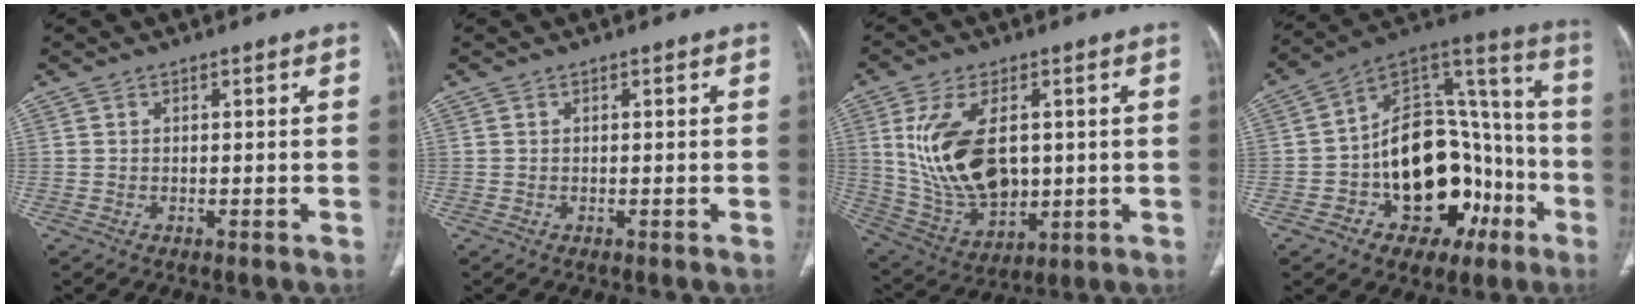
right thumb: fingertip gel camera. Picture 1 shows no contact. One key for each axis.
{"total": 0.0}
{"total": 16.7, "fx": 2.3, "fy": 9.9, "fz": 13.3, "tx": -0.242, "ty": -0.013, "tz": 0.063}
{"total": 26.3, "fx": -7.9, "fy": 17.1, "fz": 18.4, "tx": -0.223, "ty": 0.077, "tz": -0.103}